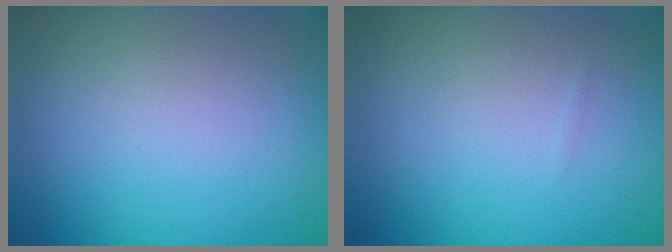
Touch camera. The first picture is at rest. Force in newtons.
{"total": 0.0}